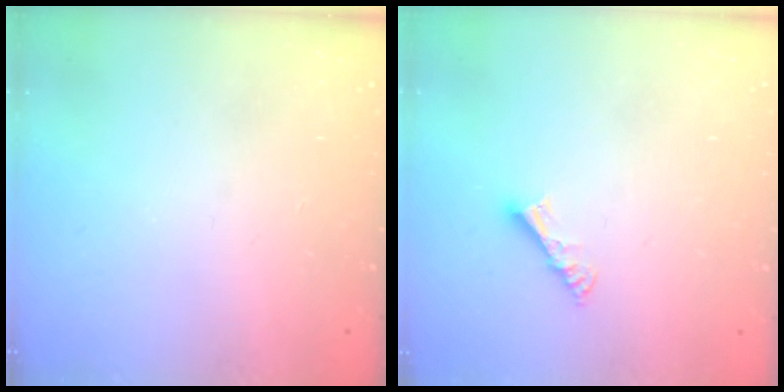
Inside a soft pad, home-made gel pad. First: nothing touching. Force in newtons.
{"total": 4.7, "press": 4.7, "slide": 0.0}